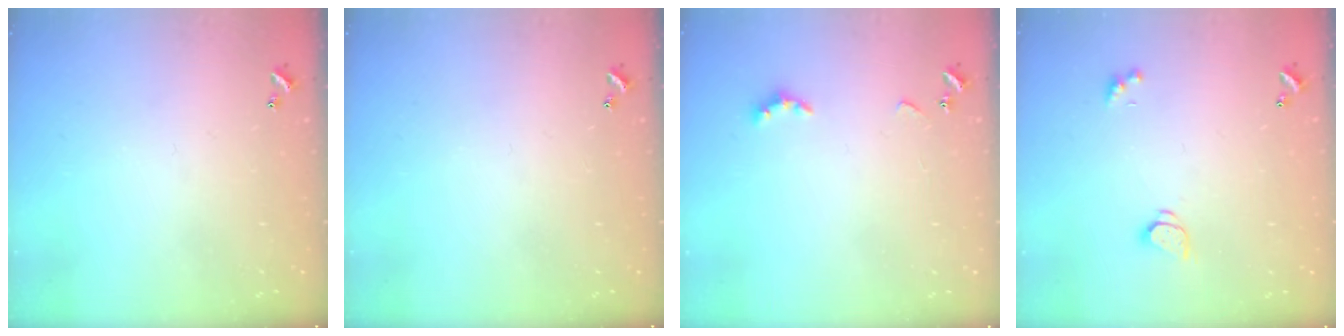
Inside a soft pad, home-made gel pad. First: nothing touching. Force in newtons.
{"total": 0.0}
{"total": 2.9, "press": 2.8, "slide": 0.6}
{"total": 1.6, "press": 1.5, "slide": 0.5}